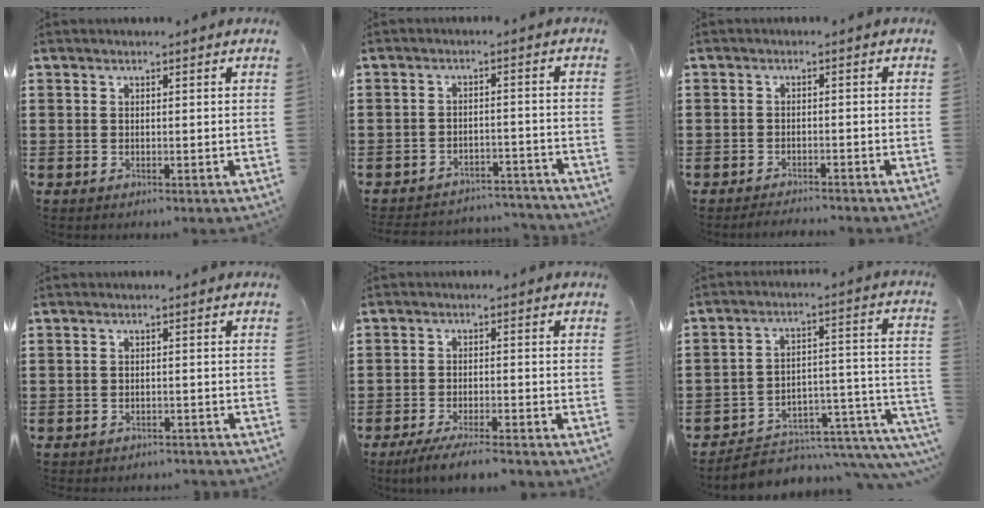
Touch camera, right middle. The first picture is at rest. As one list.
[{"total": 3.7, "force": [-3.7, 0.3, 0.0], "torque": [-0.005, -0.001, -0.078]}, {"total": 2.1, "force": [-2.1, 0.1, -0.2], "torque": [-0.004, -0.001, -0.045]}, {"total": 1.7, "force": [-1.7, 0.0, -0.2], "torque": [-0.003, -0.001, -0.038]}, {"total": 4.0, "force": [-3.6, 0.0, 1.8], "torque": [-0.037, -0.010, -0.066]}, {"total": 5.4, "force": [-4.4, 2.2, 2.3], "torque": [-0.038, -0.009, -0.078]}]